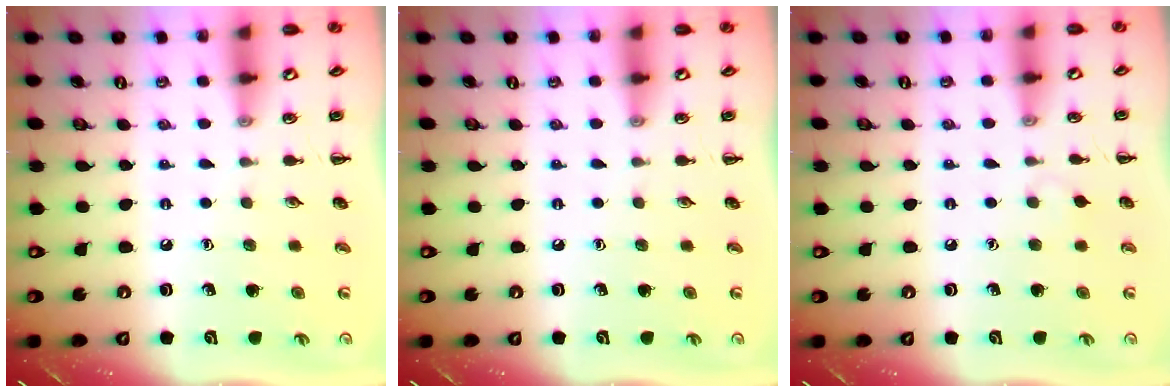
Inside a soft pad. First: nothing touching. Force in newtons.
{"total": 0.0}
{"total": 2.8, "press": 2.6, "slide": 1.1}